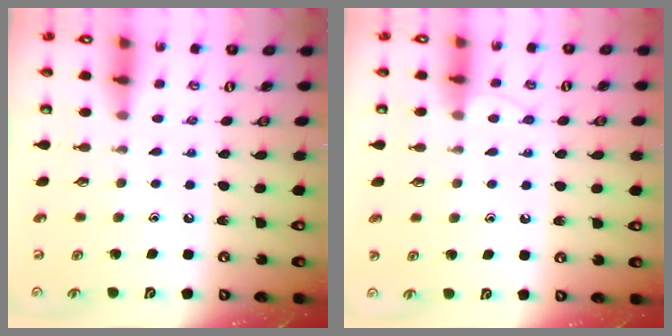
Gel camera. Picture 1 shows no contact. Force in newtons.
{"total": 5.8, "press": 5.8, "slide": 0.6}